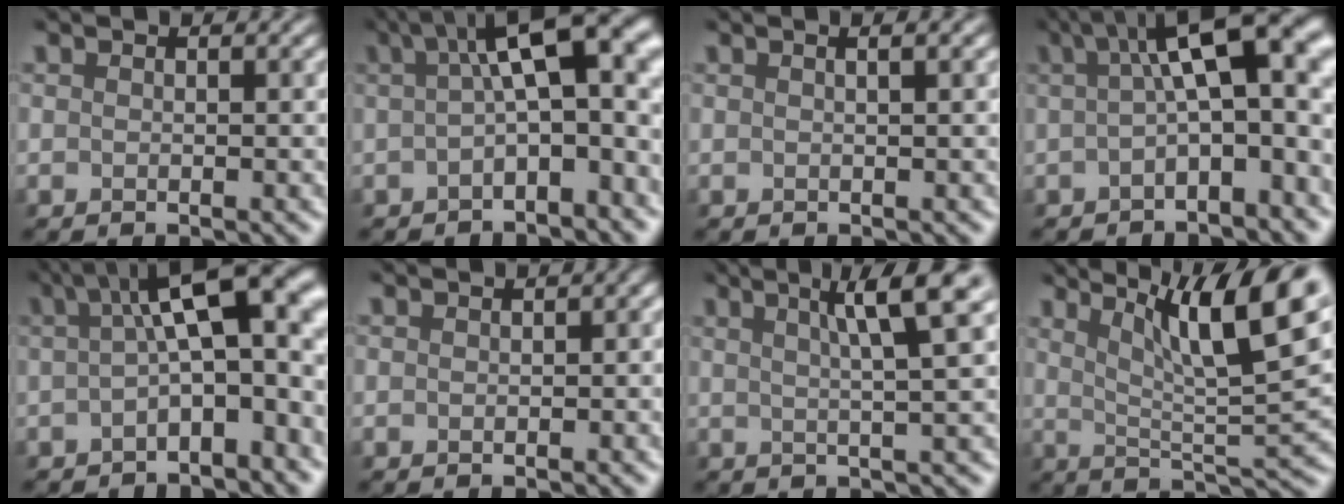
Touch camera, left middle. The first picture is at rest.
{"total": 9.4, "force": [1.2, 3.4, 8.7], "torque": [-0.108, 0.025, 0.010]}
{"total": 2.9, "force": [1.3, 1.4, 2.1], "torque": [-0.002, 0.012, -0.010]}
{"total": 9.9, "force": [1.6, 3.4, 9.1], "torque": [-0.114, 0.025, 0.016]}
{"total": 10.6, "force": [1.3, 3.9, 9.8], "torque": [-0.118, 0.024, 0.012]}
{"total": 1.1, "force": [0.0, 0.5, 1.0], "torque": [-0.005, 0.002, 0.005]}
{"total": 6.4, "force": [2.9, 0.9, 5.7], "torque": [-0.067, 0.019, 0.044]}
{"total": 11.6, "force": [5.3, 3.0, 9.9], "torque": [-0.125, 0.006, 0.084]}